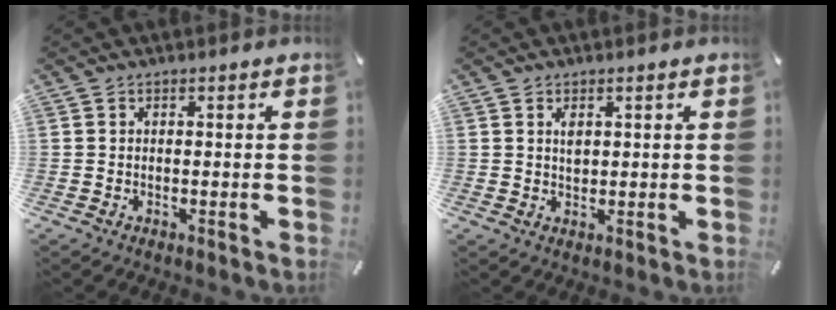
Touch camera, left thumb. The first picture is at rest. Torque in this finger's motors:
{"motor_torque": [0.43, 0.41, 0.25, -0.18, 0.07]}